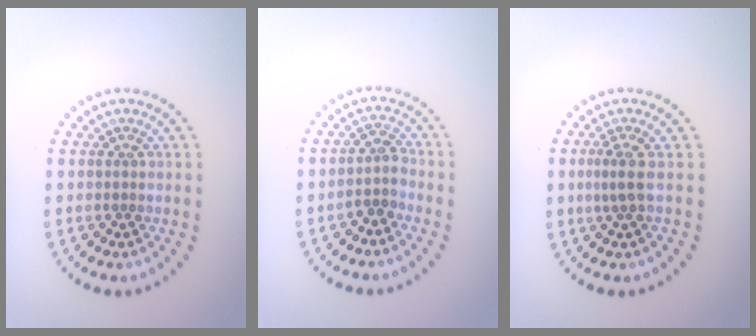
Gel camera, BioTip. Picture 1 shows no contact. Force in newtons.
{"total": 2.0, "press": 1.5, "slide": 1.2}
{"total": 1.7, "press": 1.3, "slide": 1.1}